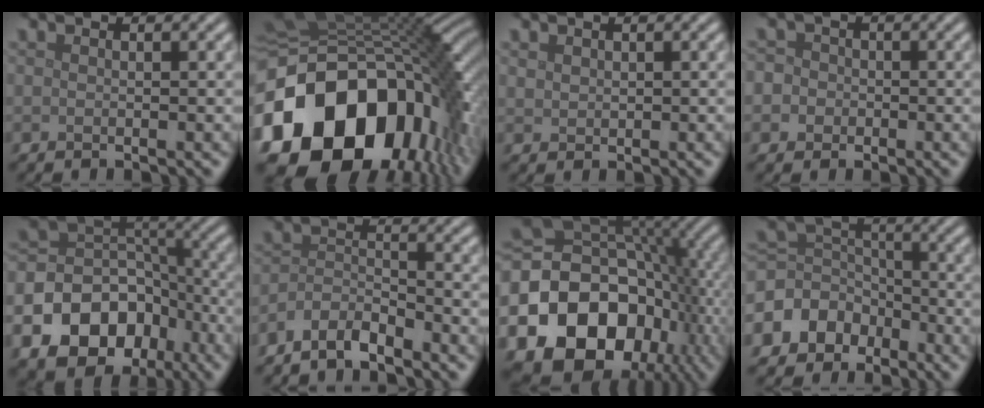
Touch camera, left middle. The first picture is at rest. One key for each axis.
{"total": 18.9, "fx": -6.5, "fy": 13.5, "fz": 11.5, "tx": -0.229, "ty": -0.030, "tz": -0.101}
{"total": 0.9, "fx": 0.5, "fy": 0.7, "fz": 0.2, "tx": -0.007, "ty": -0.002, "tz": 0.015}
{"total": 3.9, "fx": -0.4, "fy": 3.6, "fz": 1.2, "tx": 0.006, "ty": 0.020, "tz": -0.041}
{"total": 15.0, "fx": -8.0, "fy": 11.3, "fz": 5.8, "tx": -0.123, "ty": -0.029, "tz": -0.130}
{"total": 3.1, "fx": -2.6, "fy": 1.0, "fz": 1.4, "tx": -0.028, "ty": 0.008, "tz": -0.057}
{"total": 19.9, "fx": -6.1, "fy": 15.1, "fz": 11.4, "tx": -0.228, "ty": -0.034, "tz": -0.091}
{"total": 7.3, "fx": -4.1, "fy": 5.8, "fz": 1.7, "tx": -0.034, "ty": 0.015, "tz": -0.098}